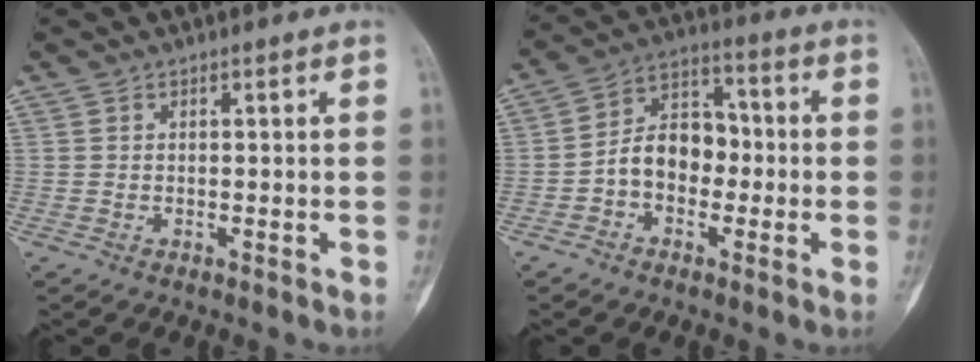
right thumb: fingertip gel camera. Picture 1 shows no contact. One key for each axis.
{"total": 9.8, "fx": -1.9, "fy": 7.1, "fz": 6.4, "tx": -0.081, "ty": 0.042, "tz": -0.048}